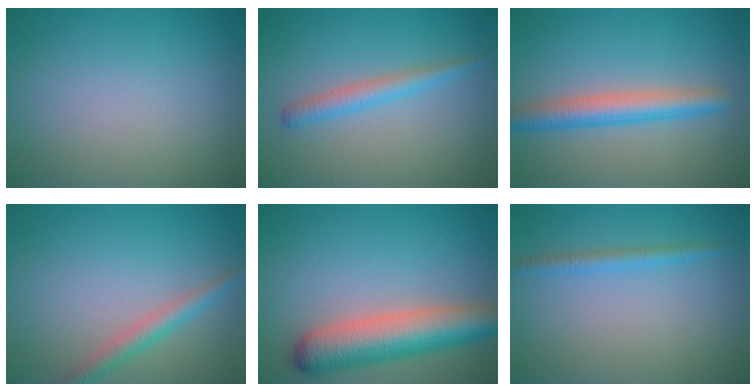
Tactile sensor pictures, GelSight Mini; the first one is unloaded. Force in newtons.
{"total": 2.2, "press": 2.2, "slide": 0.2}
{"total": 3.9, "press": 3.9, "slide": 0.2}
{"total": 2.4, "press": 2.4, "slide": 0.1}
{"total": 7.4, "press": 7.4, "slide": 0.5}
{"total": 1.5, "press": 1.5, "slide": 0.1}